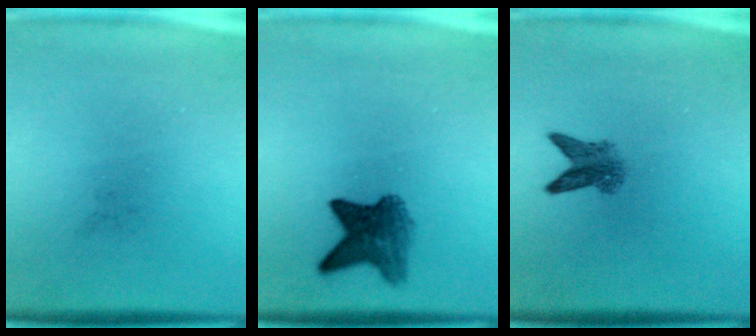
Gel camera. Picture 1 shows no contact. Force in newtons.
{"total": 5.6}
{"total": 3.3}